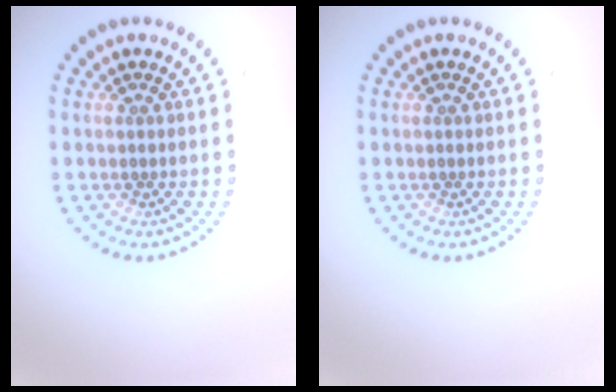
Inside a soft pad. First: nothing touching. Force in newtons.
{"total": 0.0}